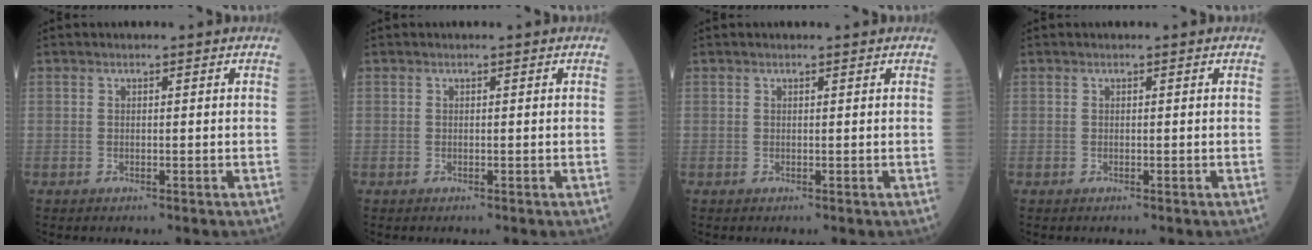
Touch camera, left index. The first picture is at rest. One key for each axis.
{"total": 0.0}
{"total": 0.5, "fx": 0.4, "fy": 0.0, "fz": 0.3, "tx": -0.009, "ty": 0.002, "tz": 0.007}
{"total": 0.0}